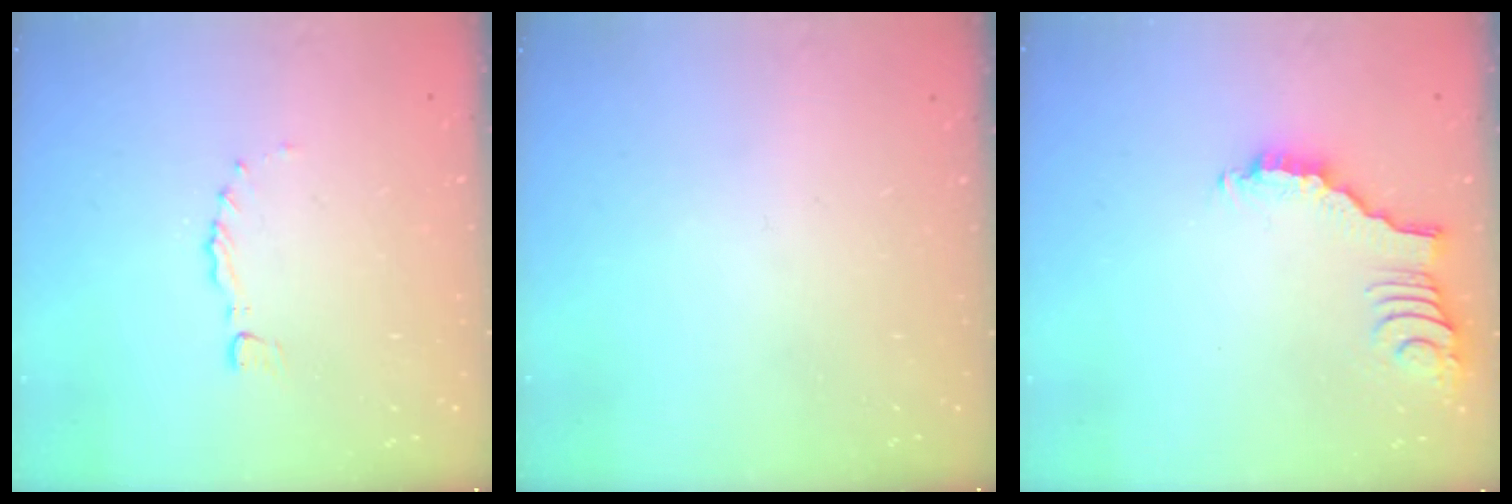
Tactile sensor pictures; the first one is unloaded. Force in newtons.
{"total": 0.0}
{"total": 2.8, "press": 2.8, "slide": 0.3}